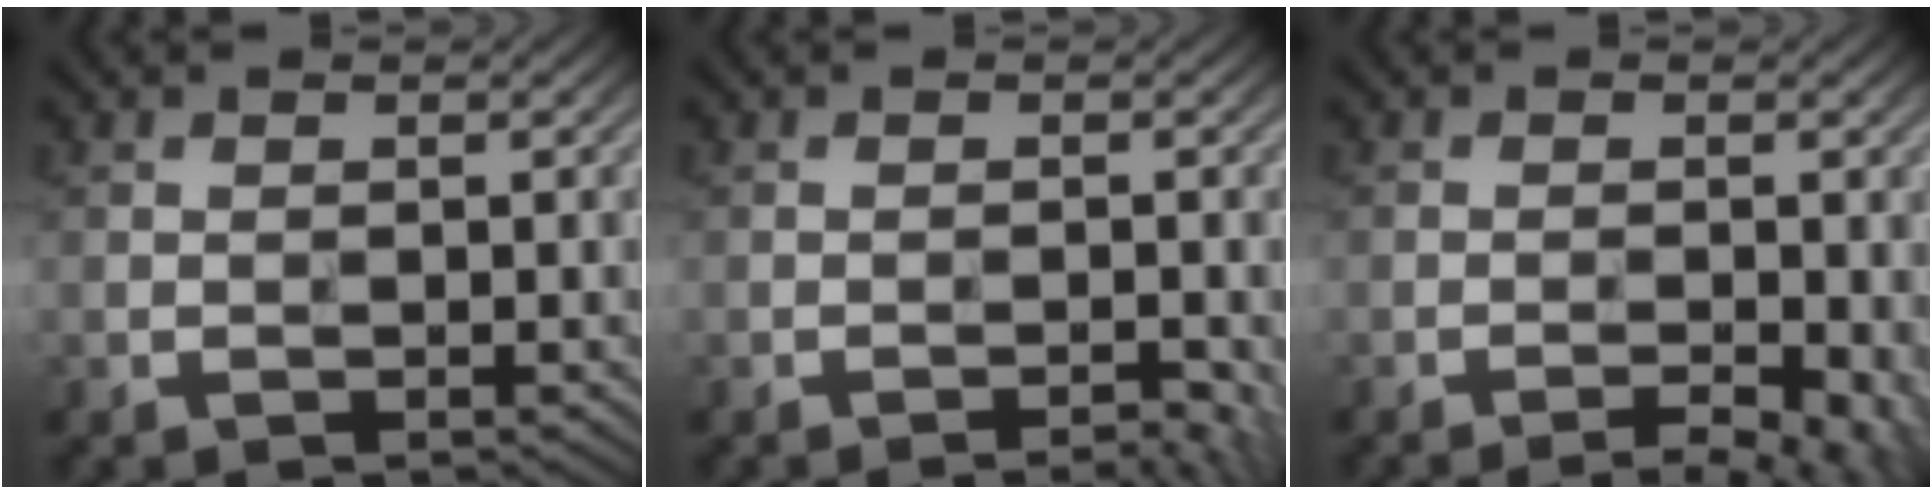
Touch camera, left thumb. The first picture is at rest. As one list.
[{"total": 2.0, "force": [-1.4, 0.4, 1.4], "torque": [-0.017, 0.002, -0.019]}, {"total": 4.7, "force": [-2.7, 1.0, 3.7], "torque": [-0.049, -0.004, -0.036]}]